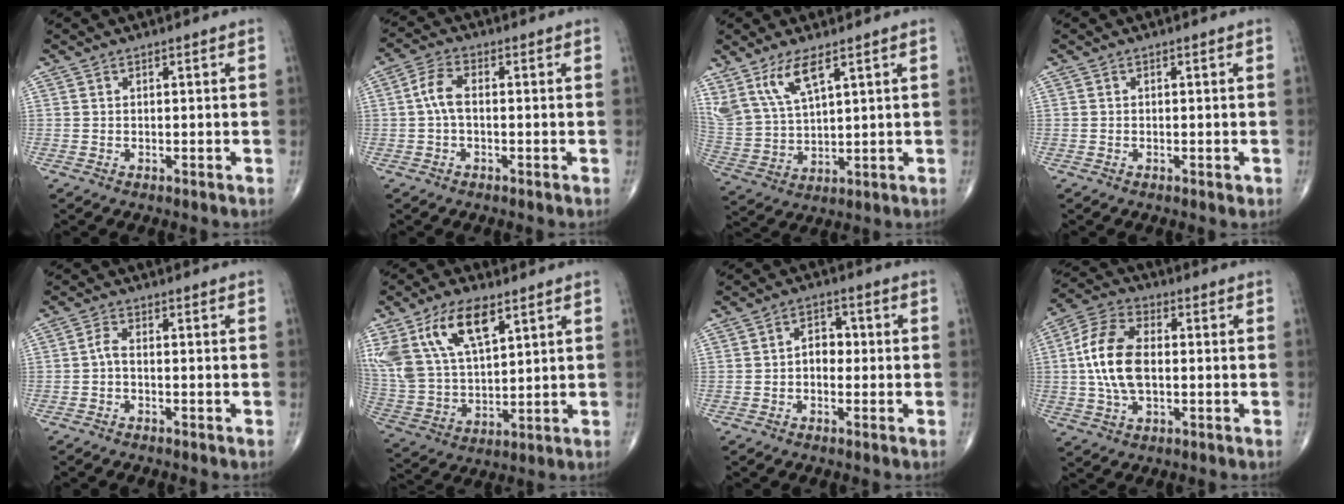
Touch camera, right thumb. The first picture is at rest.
{"total": 4.4, "force": [-0.2, 2.2, 3.9], "torque": [-0.085, 0.014, -0.008]}
{"total": 9.7, "force": [6.1, 3.2, 6.8], "torque": [-0.142, -0.022, 0.137]}
{"total": 0.5, "force": [-0.2, 0.2, 0.4], "torque": [-0.004, -0.001, -0.005]}
{"total": 1.8, "force": [-0.6, 0.6, 1.6], "torque": [-0.032, 0.005, -0.015]}
{"total": 18.0, "force": [9.1, 8.7, 12.8], "torque": [-0.250, -0.022, 0.180]}
{"total": 4.2, "force": [-0.3, 3.0, 2.9], "torque": [-0.029, 0.018, -0.015]}
{"total": 12.6, "force": [0.1, 7.1, 10.4], "torque": [-0.211, 0.017, -0.001]}